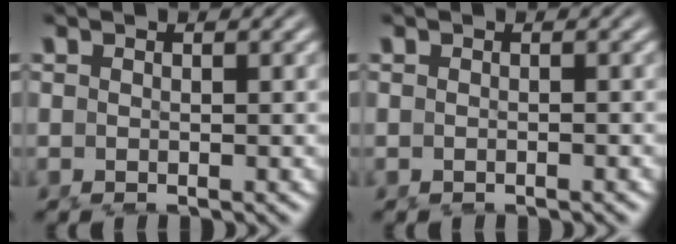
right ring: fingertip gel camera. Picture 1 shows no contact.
{"total": 0.0}